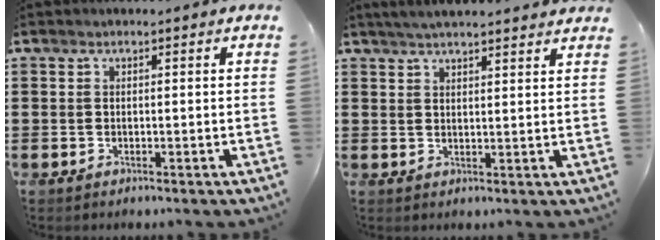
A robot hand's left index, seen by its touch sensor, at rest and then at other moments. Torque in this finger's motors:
{"motor_torque": [2.14, 0.00, 0.10, 0.01]}